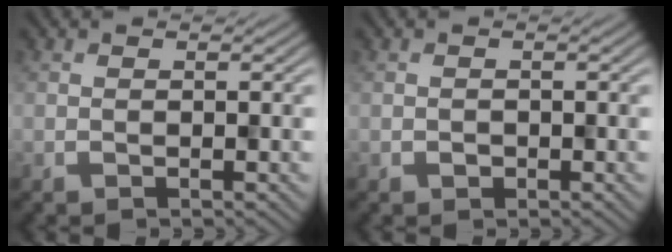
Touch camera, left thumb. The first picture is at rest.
{"total": 0.7, "force": [-0.3, 0.7, 0.2], "torque": [-0.007, -0.001, -0.008]}